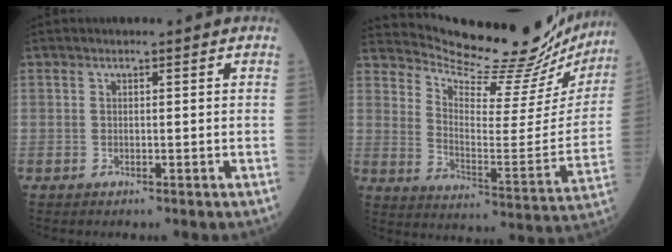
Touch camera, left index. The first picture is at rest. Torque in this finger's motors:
{"motor_torque": [0.93, -1.21, 0.02, 0.01]}